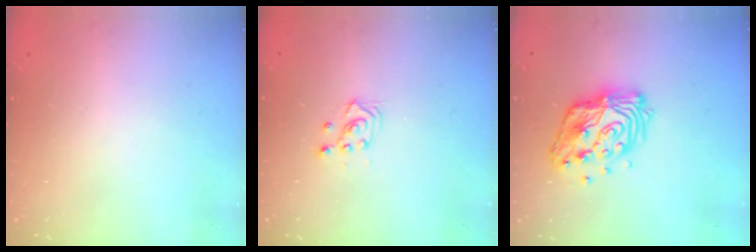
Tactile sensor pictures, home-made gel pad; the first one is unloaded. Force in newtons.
{"total": 2.4, "press": 2.2, "slide": 0.8}
{"total": 14.1, "press": 14.1, "slide": 1.1}